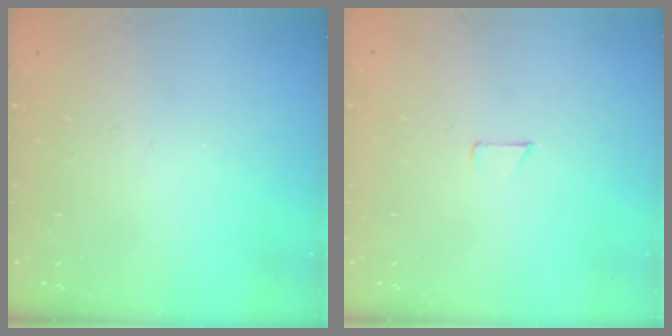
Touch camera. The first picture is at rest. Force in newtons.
{"total": 3.2, "press": 3.2, "slide": 0.3}